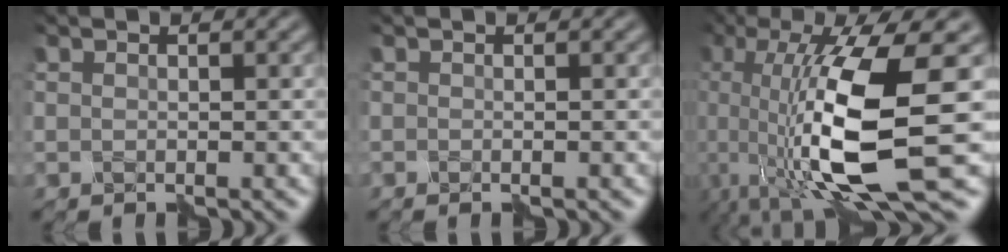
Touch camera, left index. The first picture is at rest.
{"total": 0.0}
{"total": 12.6, "force": [-2.3, 3.3, 12.0], "torque": [-0.211, -0.009, -0.044]}